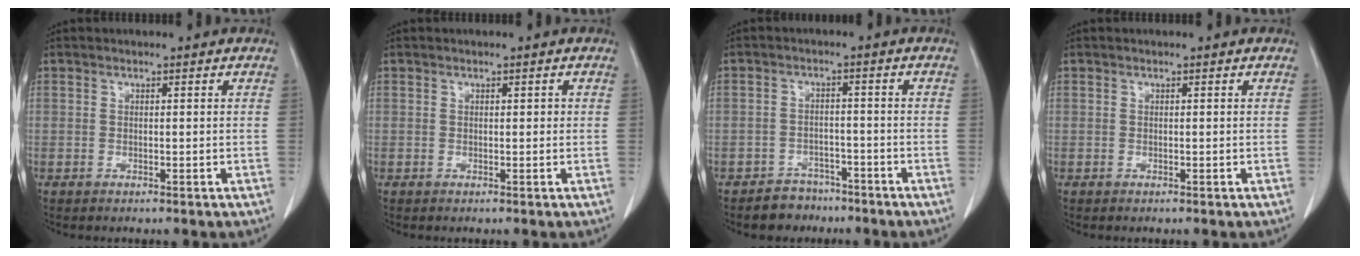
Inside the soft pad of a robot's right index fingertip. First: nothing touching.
{"total": 0.5, "force": [0.1, 0.3, 0.4], "torque": [-0.003, 0.003, 0.002]}
{"total": 4.2, "force": [-3.2, 2.7, -0.1], "torque": [0.003, 0.011, -0.049]}
{"total": 0.0}